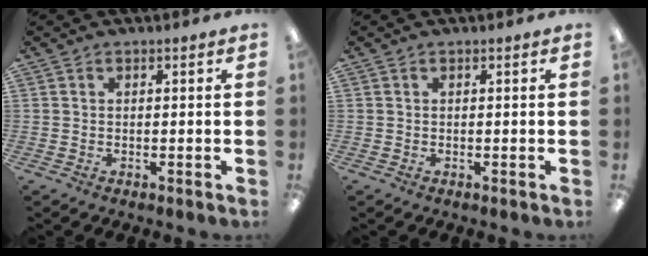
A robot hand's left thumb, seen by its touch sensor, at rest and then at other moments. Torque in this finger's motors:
{"motor_torque": [0.00, 0.00, -0.11, 0.06, 0.00]}